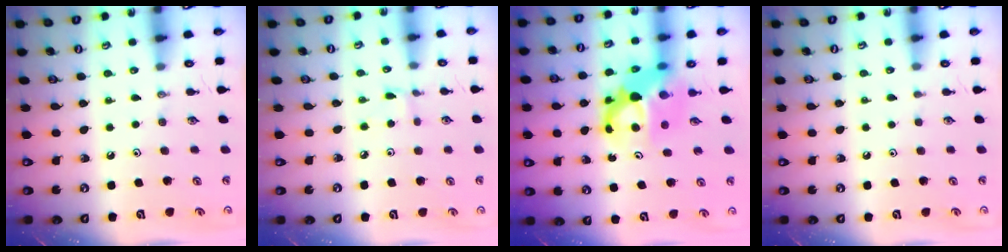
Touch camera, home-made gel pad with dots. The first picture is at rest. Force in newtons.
{"total": 1.6, "press": 1.5, "slide": 0.2}
{"total": 8.6, "press": 8.6, "slide": 0.7}
{"total": 0.6, "press": 0.6, "slide": 0.1}